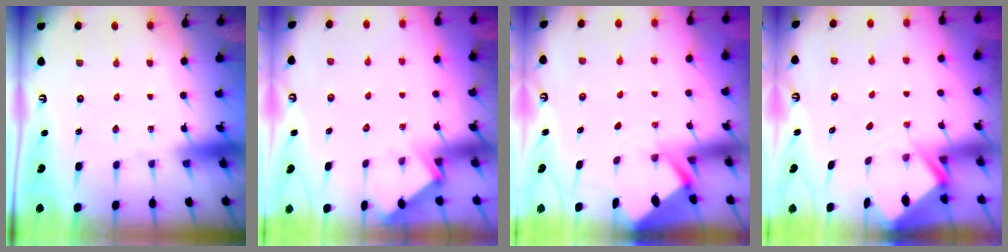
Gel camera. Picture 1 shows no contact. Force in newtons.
{"total": 4.4, "press": 4.4, "slide": 0.5}
{"total": 2.7, "press": 2.7, "slide": 0.3}
{"total": 3.0, "press": 3.0, "slide": 0.3}